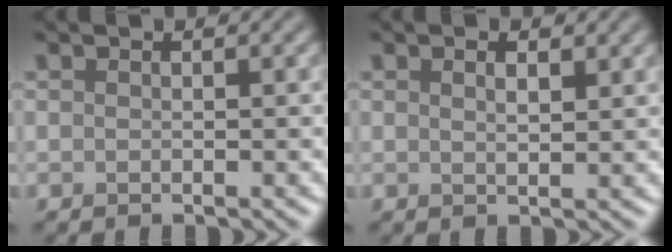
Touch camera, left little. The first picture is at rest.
{"total": 1.7, "force": [1.0, 0.6, 1.3], "torque": [-0.013, -0.004, 0.019]}